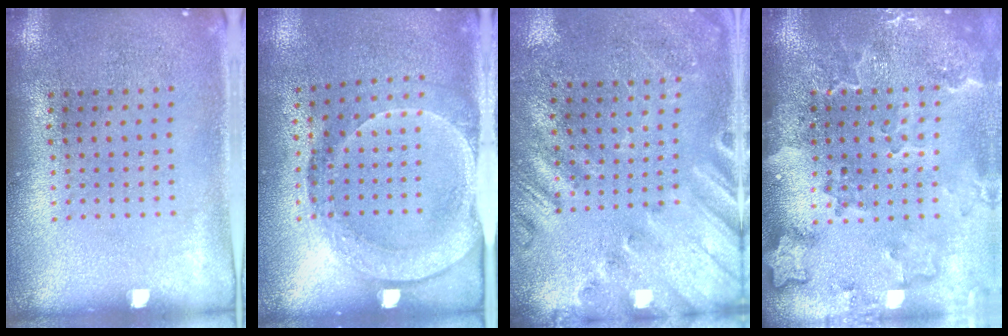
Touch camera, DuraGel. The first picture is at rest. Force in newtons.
{"total": 1.7, "press": 1.4, "slide": 1.1}
{"total": 2.2, "press": 1.8, "slide": 1.2}
{"total": 2.9, "press": 2.3, "slide": 1.8}